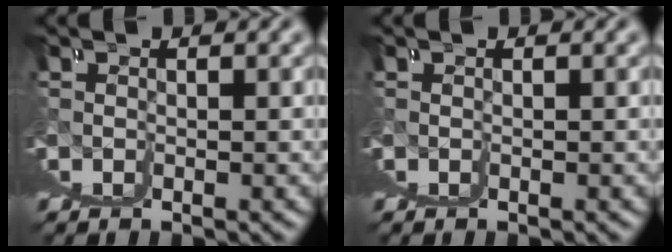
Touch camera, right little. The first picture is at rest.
{"total": 0.0}